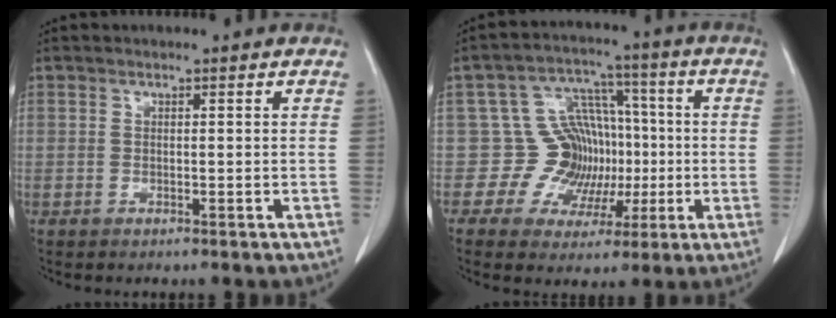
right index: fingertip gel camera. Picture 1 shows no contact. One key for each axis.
{"total": 9.1, "fx": -0.9, "fy": 8.6, "fz": 3.1, "tx": -0.030, "ty": 0.040, "tz": -0.004}